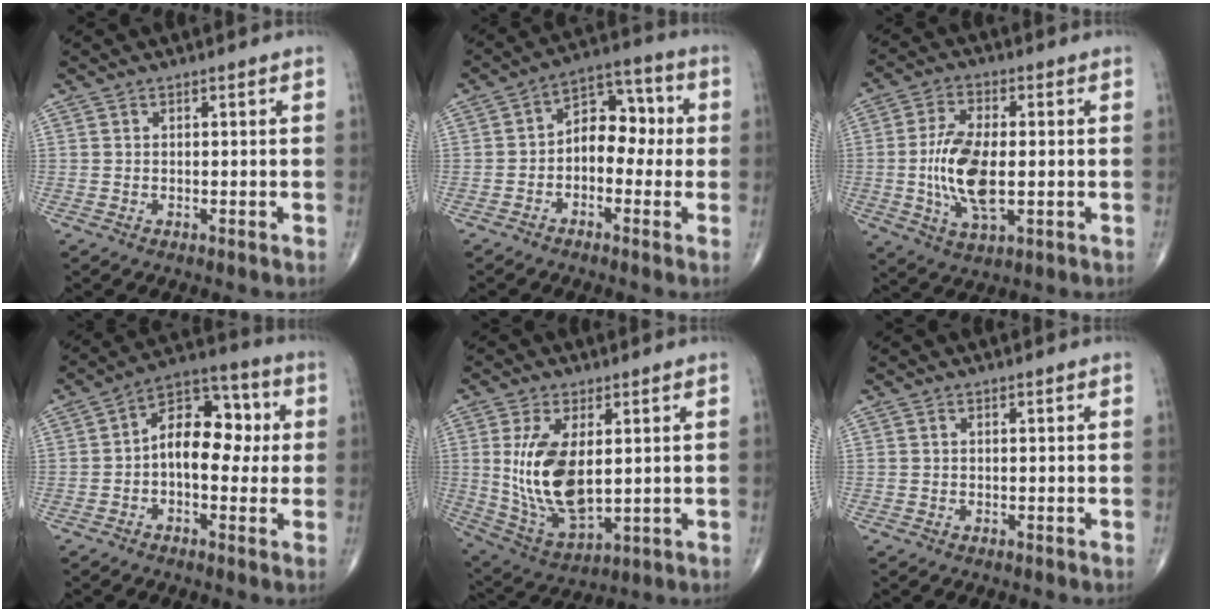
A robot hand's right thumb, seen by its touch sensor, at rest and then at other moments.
{"total": 9.2, "force": [-0.7, 6.2, 6.8], "torque": [-0.061, 0.041, -0.027]}
{"total": 12.2, "force": [-1.0, 5.6, 10.8], "torque": [-0.213, -0.004, -0.018]}
{"total": 12.8, "force": [0.3, 7.7, 10.2], "torque": [-0.119, 0.036, -0.008]}
{"total": 14.6, "force": [1.8, 7.2, 12.5], "torque": [-0.240, -0.021, 0.051]}
{"total": 0.0}